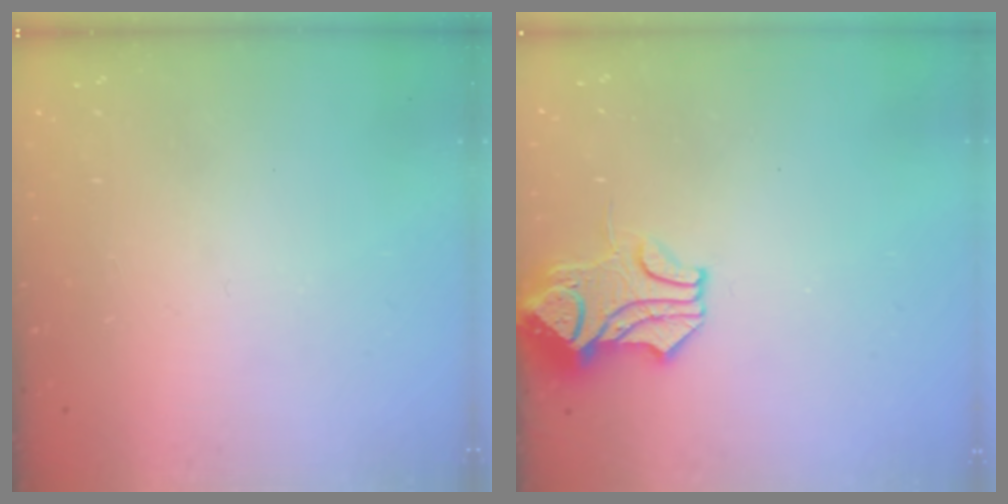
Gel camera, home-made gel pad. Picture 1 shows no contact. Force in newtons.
{"total": 1.5, "press": 0.8, "slide": 1.3}